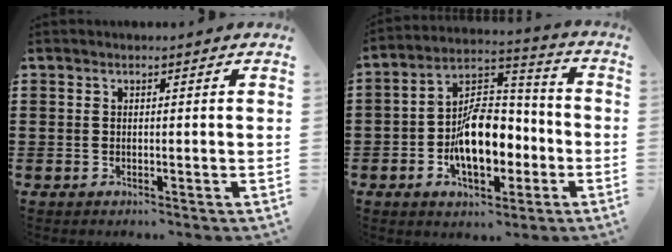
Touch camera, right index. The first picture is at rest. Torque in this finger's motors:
{"motor_torque": [1.47, 0.67, 1.06, 0.21]}